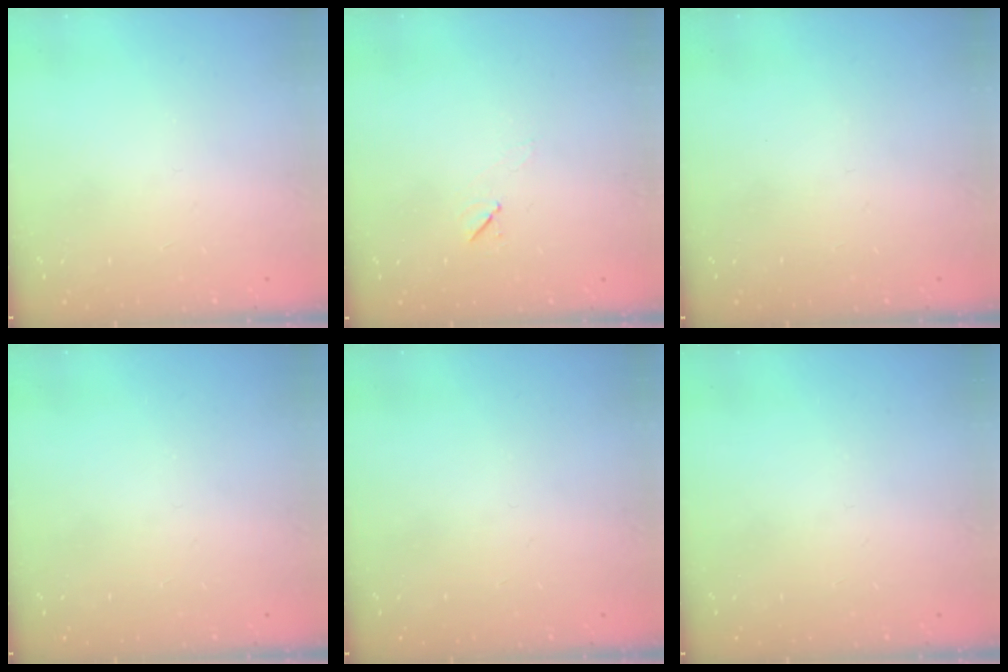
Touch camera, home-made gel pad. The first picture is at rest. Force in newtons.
{"total": 4.8, "press": 4.4, "slide": 2.0}
{"total": 0.0}
{"total": 0.0}
{"total": 0.0}
{"total": 0.0}